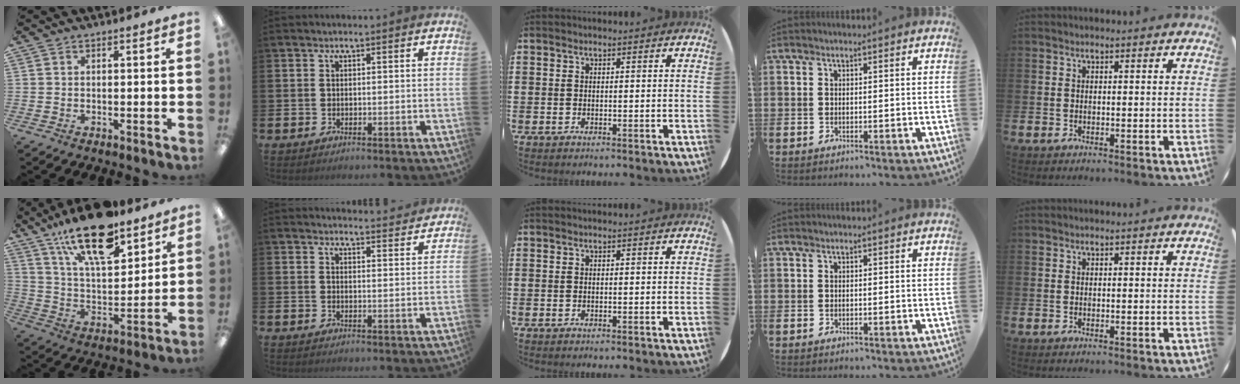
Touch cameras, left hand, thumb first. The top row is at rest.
{"thumb": {"total": 20.7, "force": [14.1, 8.0, 12.8], "torque": [-0.217, -0.070, 0.242]}, "index": {"total": 3.1, "force": [3.1, 0.1, -0.1], "torque": [0.005, -0.024, 0.054]}}